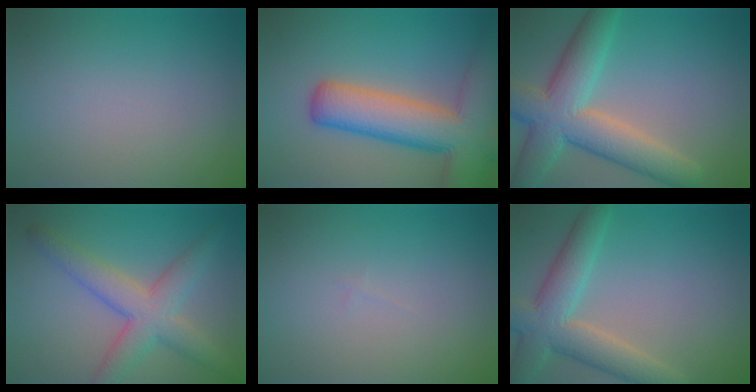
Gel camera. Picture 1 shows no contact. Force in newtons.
{"total": 11.0, "press": 10.9, "slide": 0.7}
{"total": 8.6, "press": 8.5, "slide": 0.5}
{"total": 5.6, "press": 5.6, "slide": 0.2}
{"total": 0.0}
{"total": 6.3, "press": 6.3, "slide": 0.2}